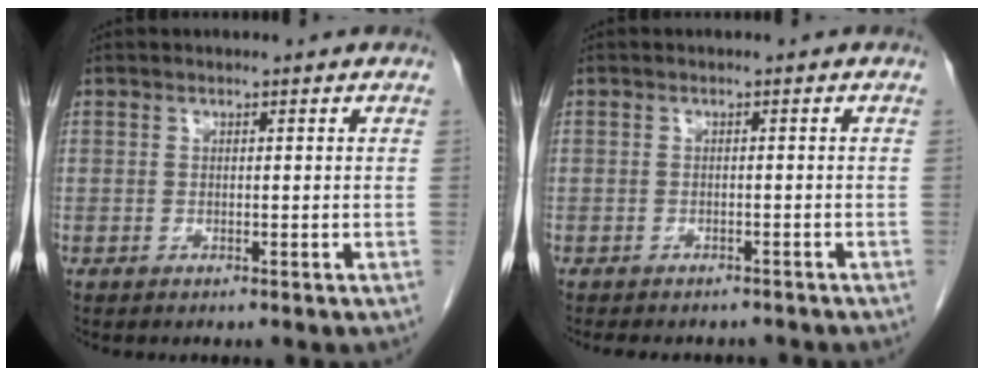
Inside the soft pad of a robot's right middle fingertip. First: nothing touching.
{"total": 6.8, "force": [-5.9, 2.7, 2.0], "torque": [-0.024, 0.002, -0.069]}